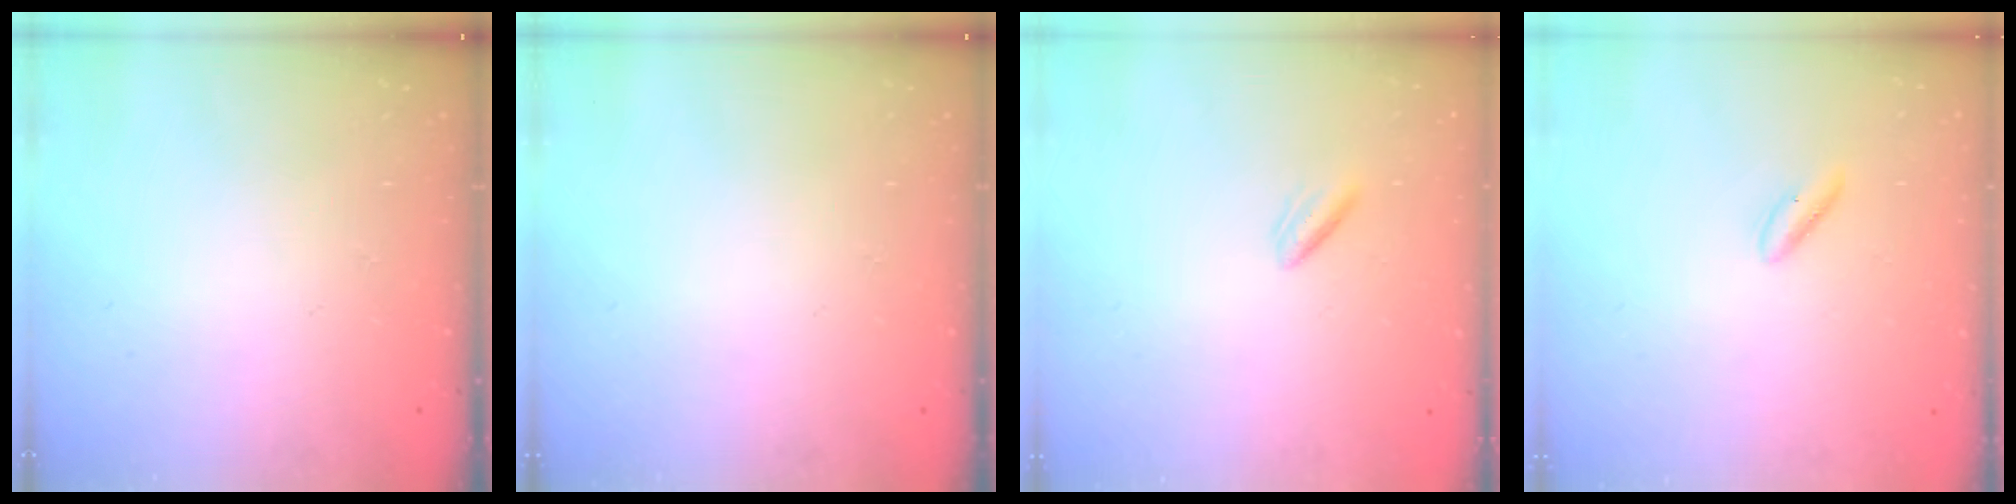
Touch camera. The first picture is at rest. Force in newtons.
{"total": 0.0}
{"total": 0.8, "press": 0.4, "slide": 0.7}
{"total": 2.1, "press": 1.7, "slide": 1.3}